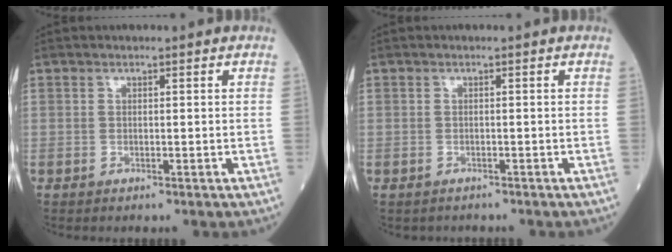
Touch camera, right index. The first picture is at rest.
{"total": 1.4, "force": [-1.1, 0.9, -0.2], "torque": [-0.009, 0.002, -0.019]}